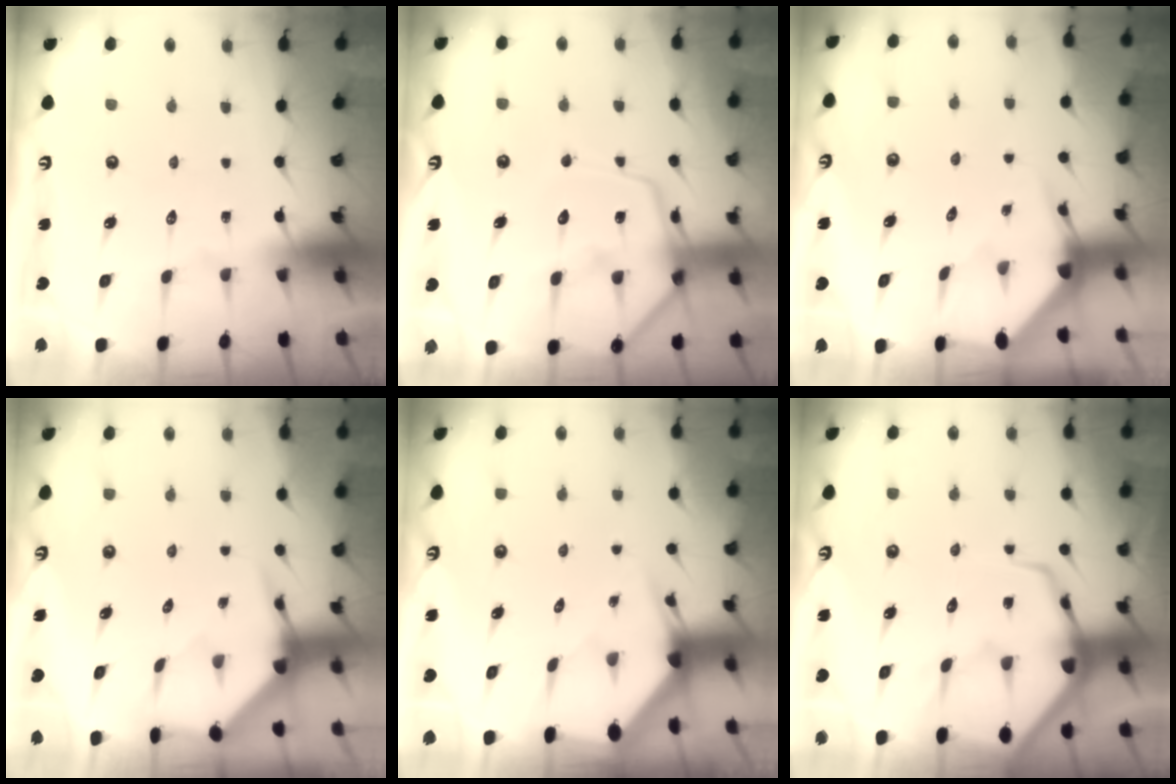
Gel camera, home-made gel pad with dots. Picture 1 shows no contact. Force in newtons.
{"total": 11.8, "press": 11.7, "slide": 1.3}
{"total": 2.8, "press": 2.8, "slide": 0.3}
{"total": 4.0, "press": 4.0, "slide": 0.5}
{"total": 2.9, "press": 2.9, "slide": 0.1}
{"total": 9.1, "press": 9.1, "slide": 0.9}